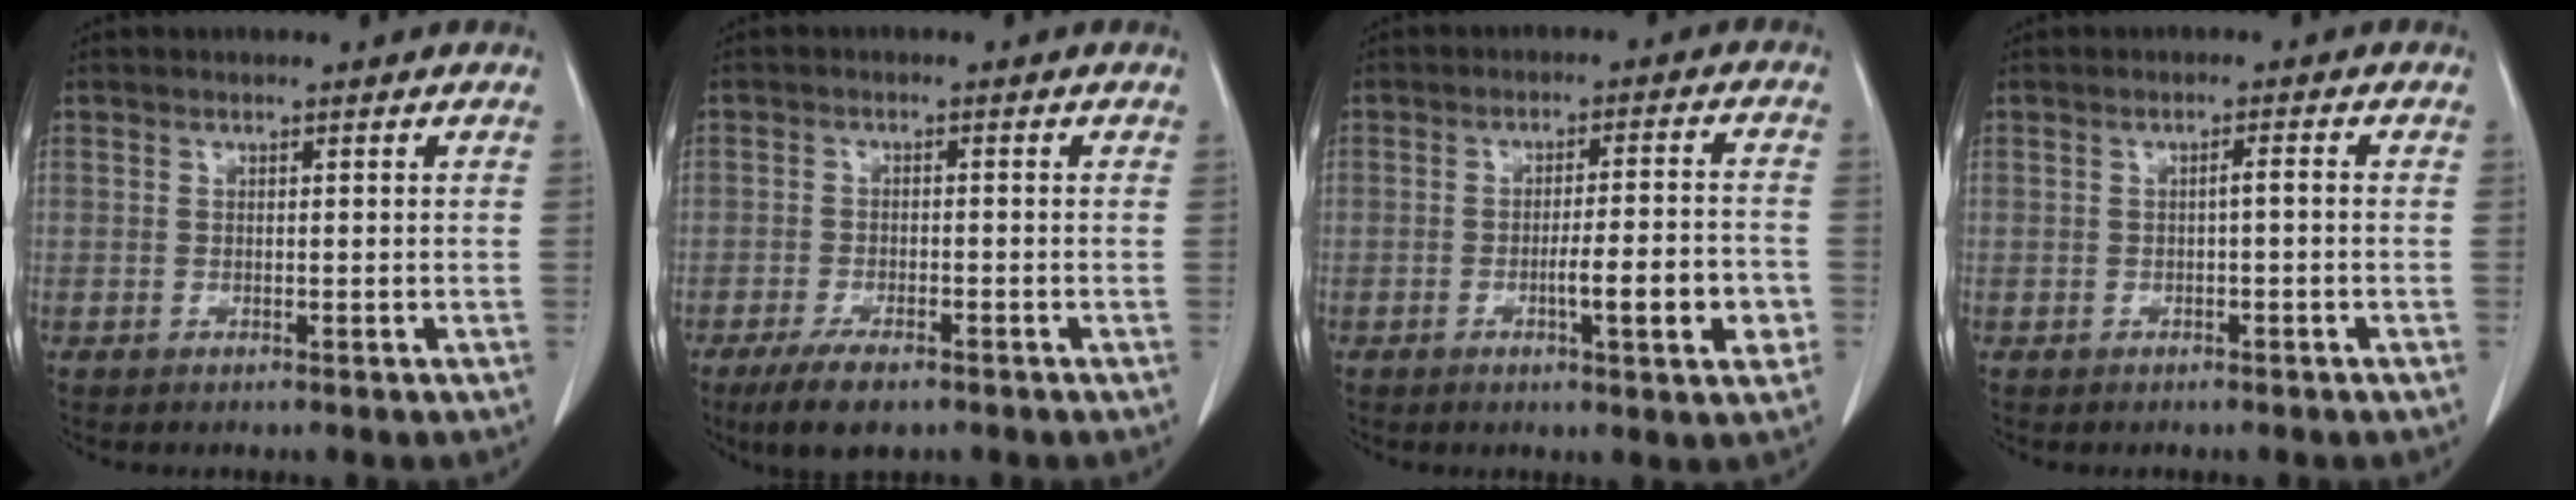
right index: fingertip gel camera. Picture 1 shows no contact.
{"total": 5.7, "force": [-3.9, 2.0, 3.5], "torque": [-0.067, -0.008, -0.066]}
{"total": 8.1, "force": [-2.4, 0.8, 7.7], "torque": [-0.105, 0.003, -0.031]}
{"total": 1.2, "force": [-0.3, 0.1, 1.2], "torque": [-0.019, 0.003, -0.003]}